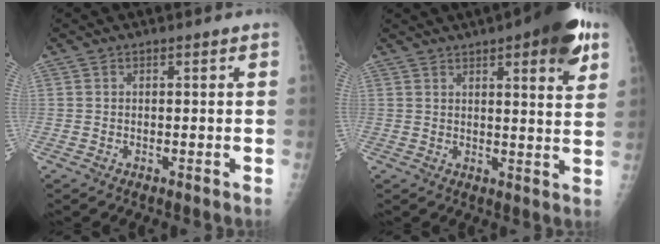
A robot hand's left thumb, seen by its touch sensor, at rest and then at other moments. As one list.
[{"total": 13.5, "force": [7.1, 3.6, 10.9], "torque": [-0.120, -0.024, 0.088]}]